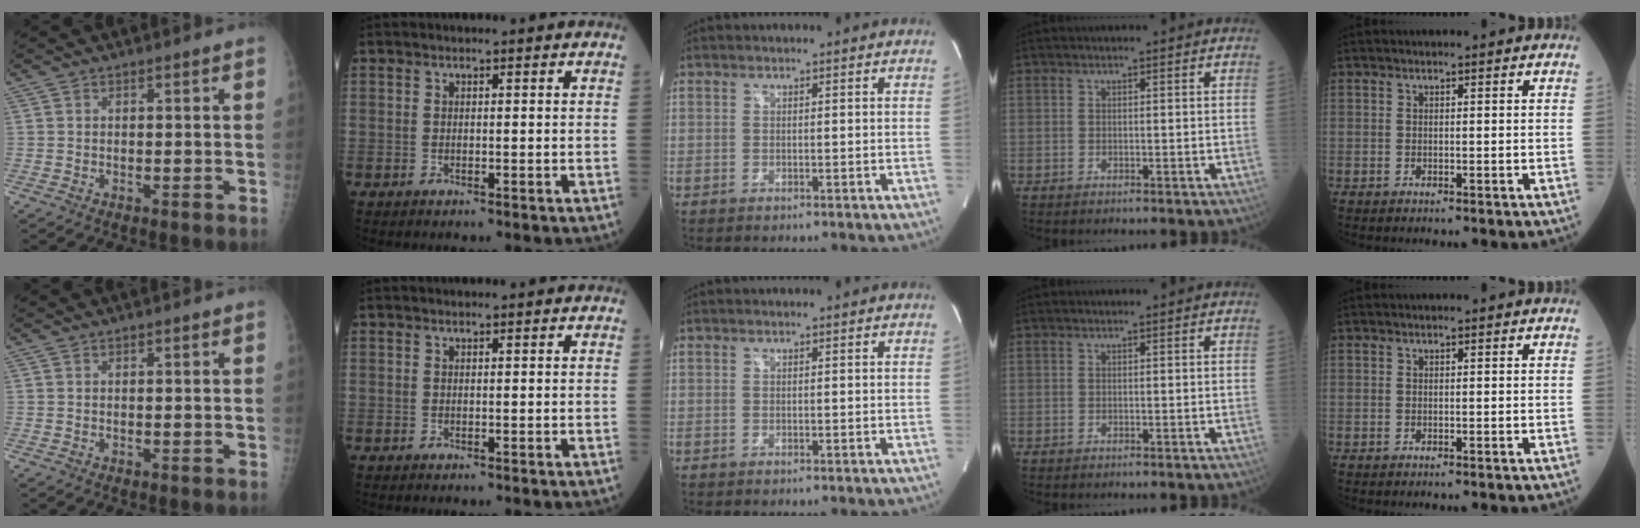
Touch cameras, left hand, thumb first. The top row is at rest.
{}